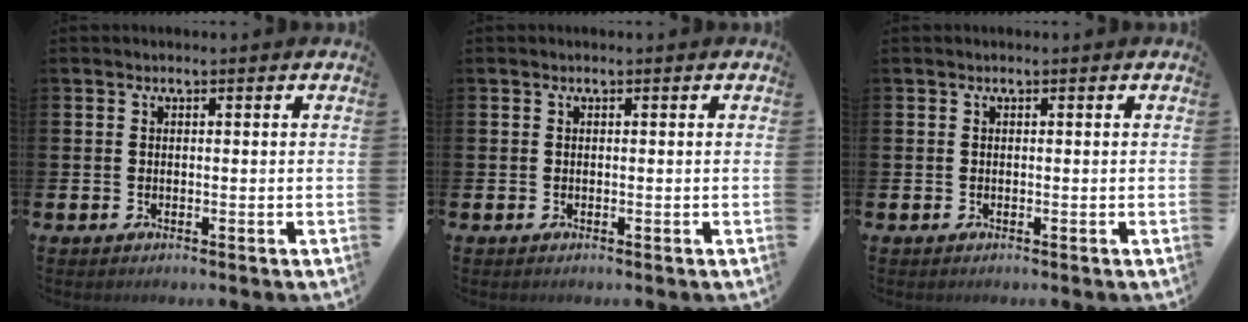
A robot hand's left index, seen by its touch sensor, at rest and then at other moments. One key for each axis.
{"total": 0.0}
{"total": 0.0}